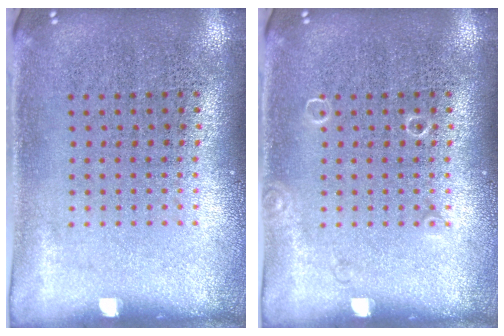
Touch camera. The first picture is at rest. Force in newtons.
{"total": 0.6, "press": 0.6, "slide": 0.1}